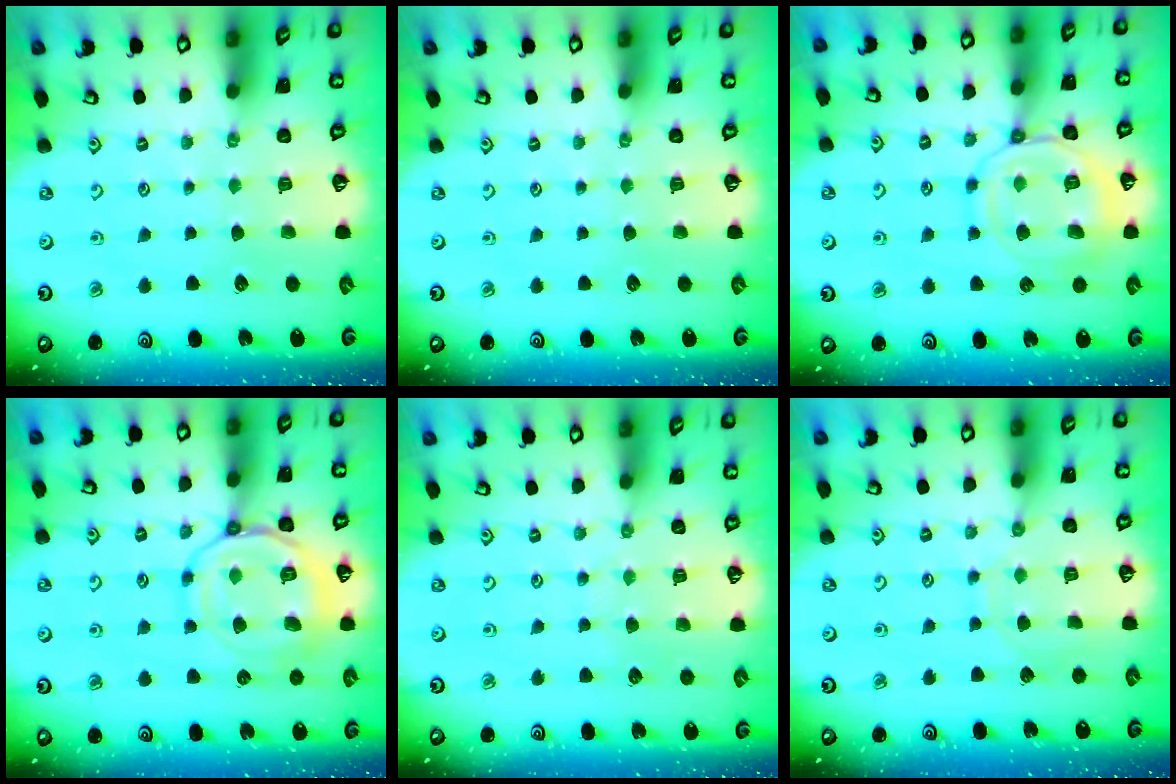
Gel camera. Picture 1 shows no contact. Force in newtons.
{"total": 0.0}
{"total": 12.9, "press": 12.8, "slide": 1.3}
{"total": 14.3, "press": 14.2, "slide": 1.4}
{"total": 3.8, "press": 3.8, "slide": 0.3}
{"total": 4.6, "press": 4.5, "slide": 0.5}